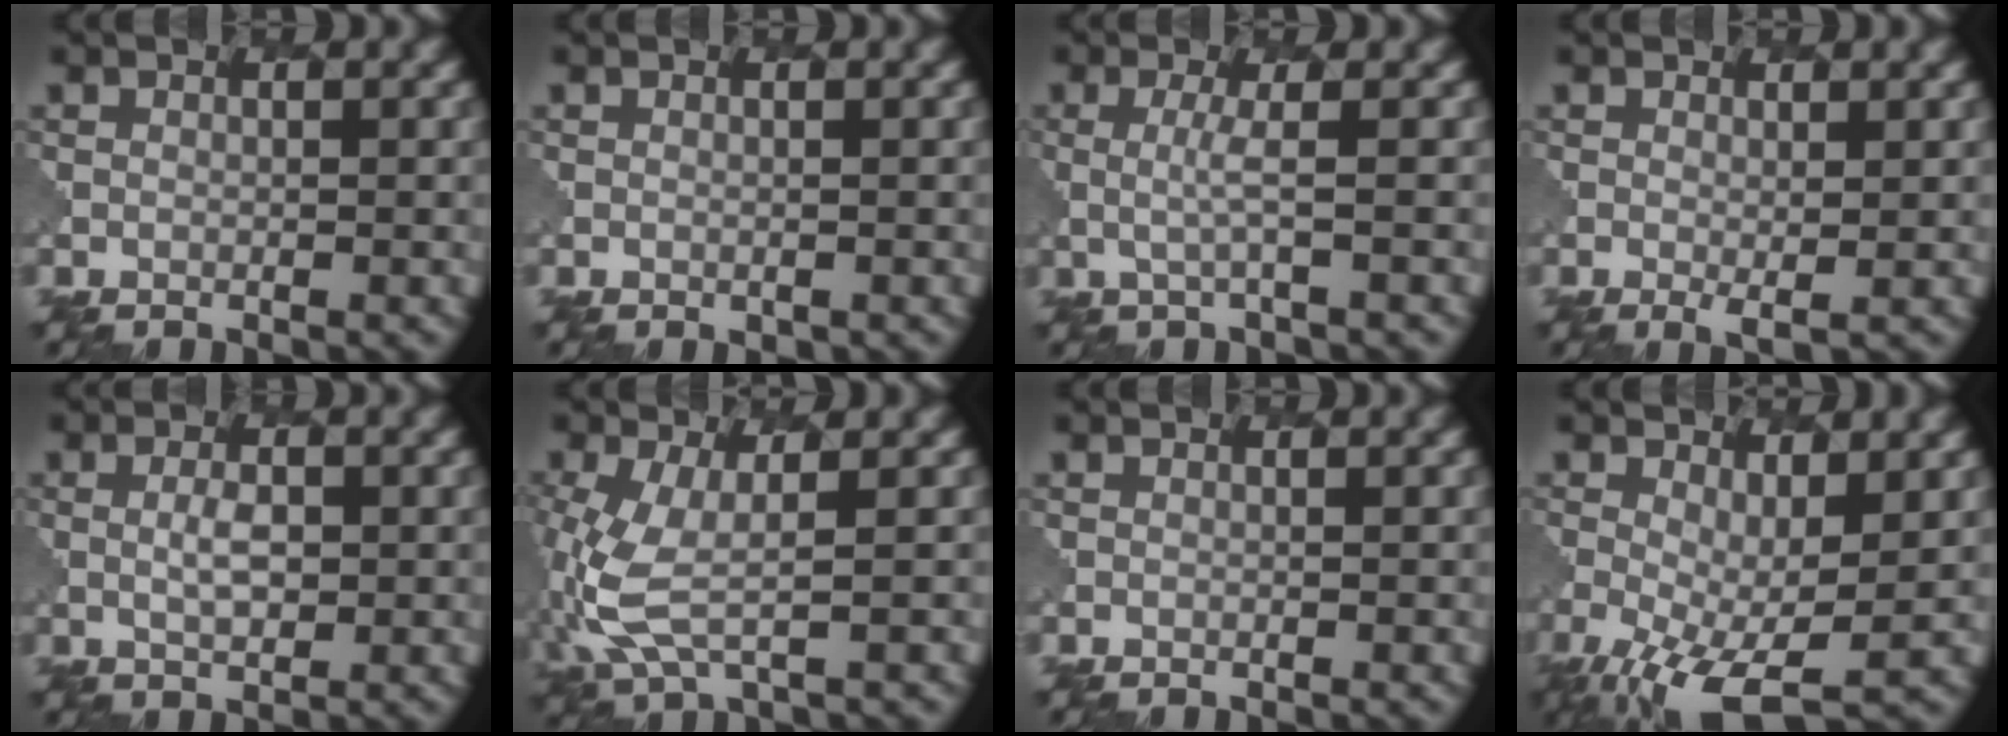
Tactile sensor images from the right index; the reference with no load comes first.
{"total": 0.0}
{"total": 1.5, "force": [0.2, 0.3, 1.5], "torque": [-0.033, -0.006, 0.002]}
{"total": 1.1, "force": [0.2, 0.2, 1.0], "torque": [-0.019, -0.010, 0.009]}
{"total": 1.7, "force": [0.3, 0.8, 1.4], "torque": [-0.036, -0.003, 0.010]}
{"total": 4.9, "force": [-0.5, 2.1, 4.4], "torque": [-0.133, -0.012, -0.006]}
{"total": 0.0}
{"total": 6.7, "force": [-2.1, 2.8, 5.7], "torque": [-0.122, -0.025, -0.028]}